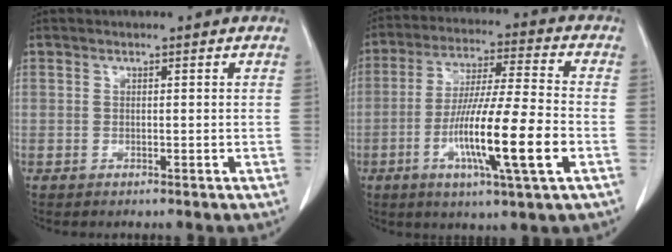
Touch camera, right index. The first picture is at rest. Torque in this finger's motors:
{"motor_torque": [1.68, -0.46, 1.05, 0.21]}